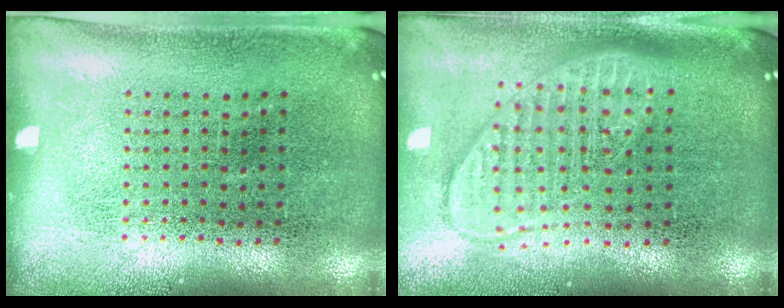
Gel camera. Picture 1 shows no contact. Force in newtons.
{"total": 1.9, "press": 1.5, "slide": 1.1}